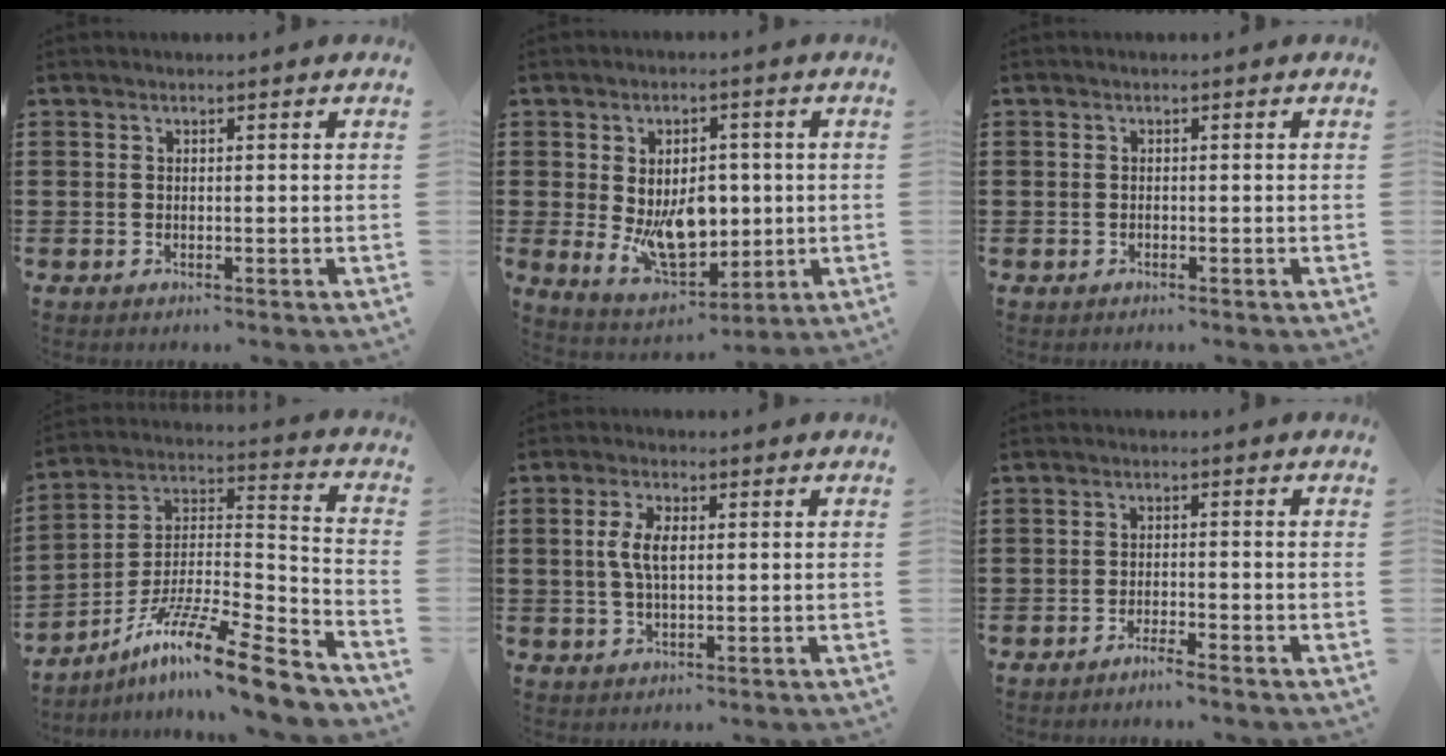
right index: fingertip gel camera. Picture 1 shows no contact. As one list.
[{"total": 10.0, "force": [-0.5, 6.3, 7.8], "torque": [-0.132, -0.003, -0.008]}, {"total": 0.6, "force": [-0.2, 0.5, 0.1], "torque": [-0.003, 0.005, -0.006]}, {"total": 13.4, "force": [-10.2, 1.5, 8.6], "torque": [-0.146, 0.016, -0.191]}, {"total": 4.8, "force": [0.5, 2.1, 4.3], "torque": [-0.094, 0.007, 0.004]}, {"total": 2.0, "force": [-1.8, -0.3, 0.7], "torque": [-0.012, 0.002, -0.035]}]